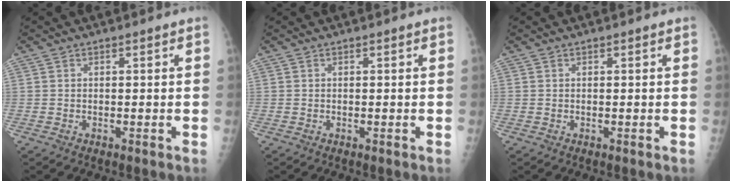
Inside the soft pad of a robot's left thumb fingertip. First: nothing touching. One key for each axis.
{"total": 0.0}
{"total": 0.0}